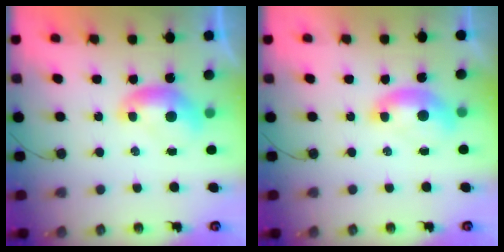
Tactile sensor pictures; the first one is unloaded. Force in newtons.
{"total": 1.7, "press": 1.6, "slide": 0.6}